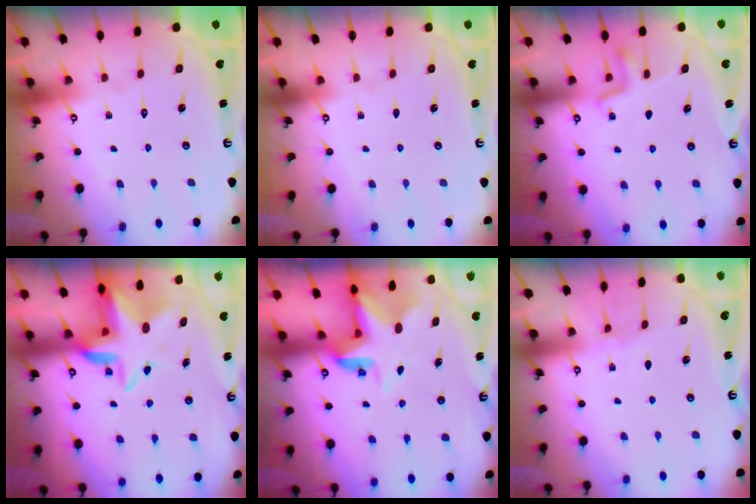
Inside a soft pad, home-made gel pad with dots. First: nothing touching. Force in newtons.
{"total": 0.0}
{"total": 3.0, "press": 2.9, "slide": 0.8}
{"total": 7.7, "press": 7.4, "slide": 2.1}
{"total": 5.1, "press": 5.1, "slide": 0.3}
{"total": 2.8, "press": 2.7, "slide": 0.4}